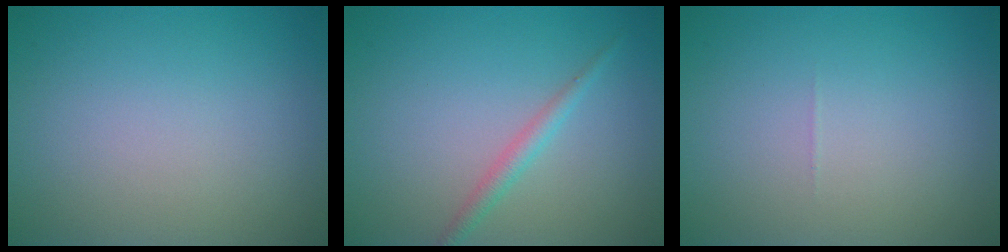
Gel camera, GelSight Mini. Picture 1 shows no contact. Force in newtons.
{"total": 1.5, "press": 1.5, "slide": 0.1}
{"total": 0.0}